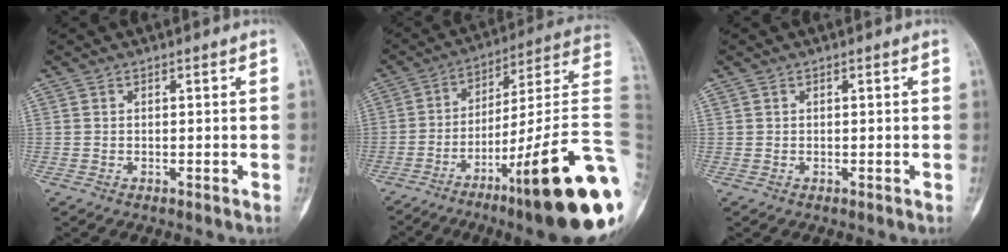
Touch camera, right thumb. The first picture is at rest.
{"total": 29.2, "force": [-10.7, 3.7, 26.9], "torque": [-0.300, 0.063, -0.164]}
{"total": 0.0}